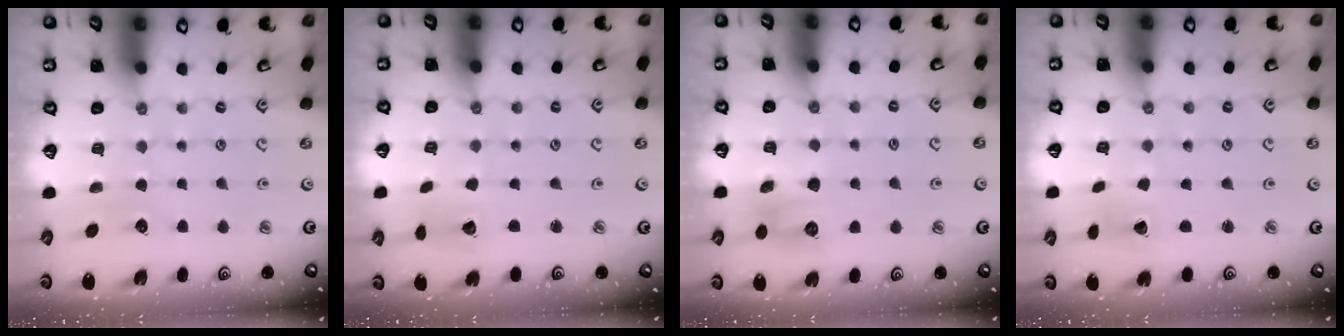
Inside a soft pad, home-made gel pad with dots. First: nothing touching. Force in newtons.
{"total": 2.2, "press": 2.2, "slide": 0.3}
{"total": 7.6, "press": 7.5, "slide": 1.0}
{"total": 0.9, "press": 0.9, "slide": 0.0}